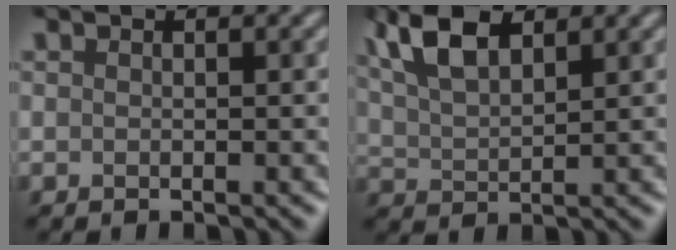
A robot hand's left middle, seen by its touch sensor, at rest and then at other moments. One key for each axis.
{"total": 6.3, "fx": 3.4, "fy": 2.9, "fz": 4.4, "tx": -0.105, "ty": 0.013, "tz": 0.065}